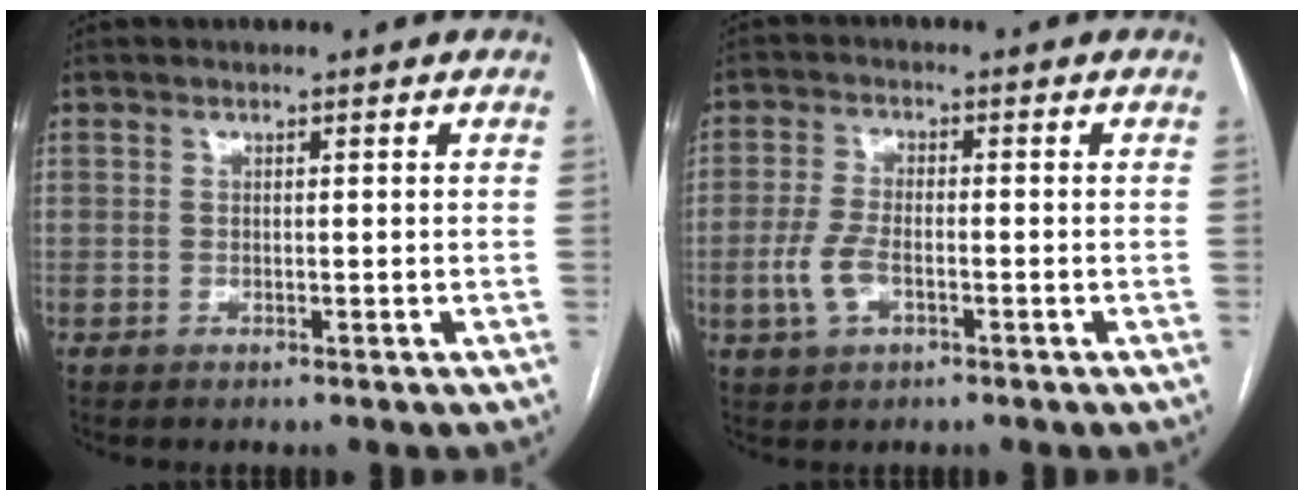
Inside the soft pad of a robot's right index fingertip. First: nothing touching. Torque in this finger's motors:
{"motor_torque": [0.67, -0.12, 0.48, 0.12]}